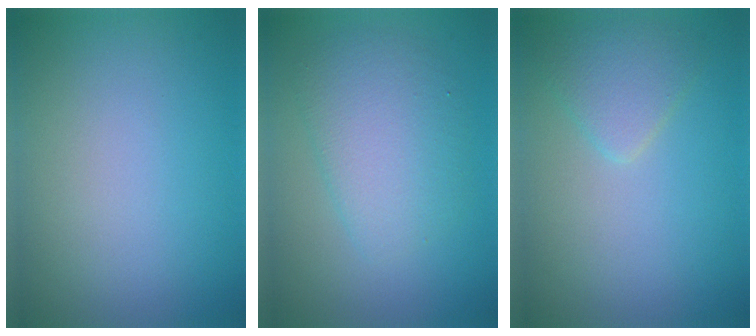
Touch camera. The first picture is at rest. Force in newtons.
{"total": 4.5, "press": 4.5, "slide": 0.1}
{"total": 2.3, "press": 2.2, "slide": 0.2}